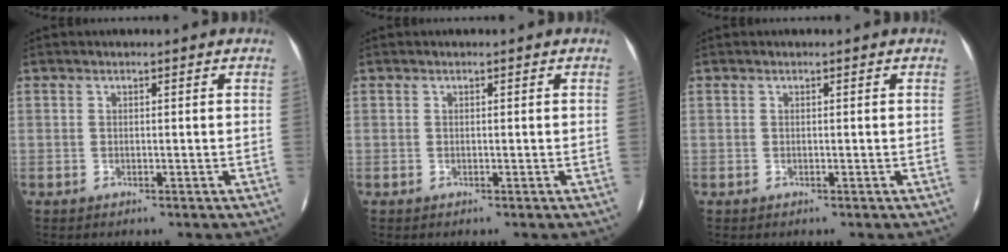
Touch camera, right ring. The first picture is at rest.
{"total": 0.0}
{"total": 0.0}